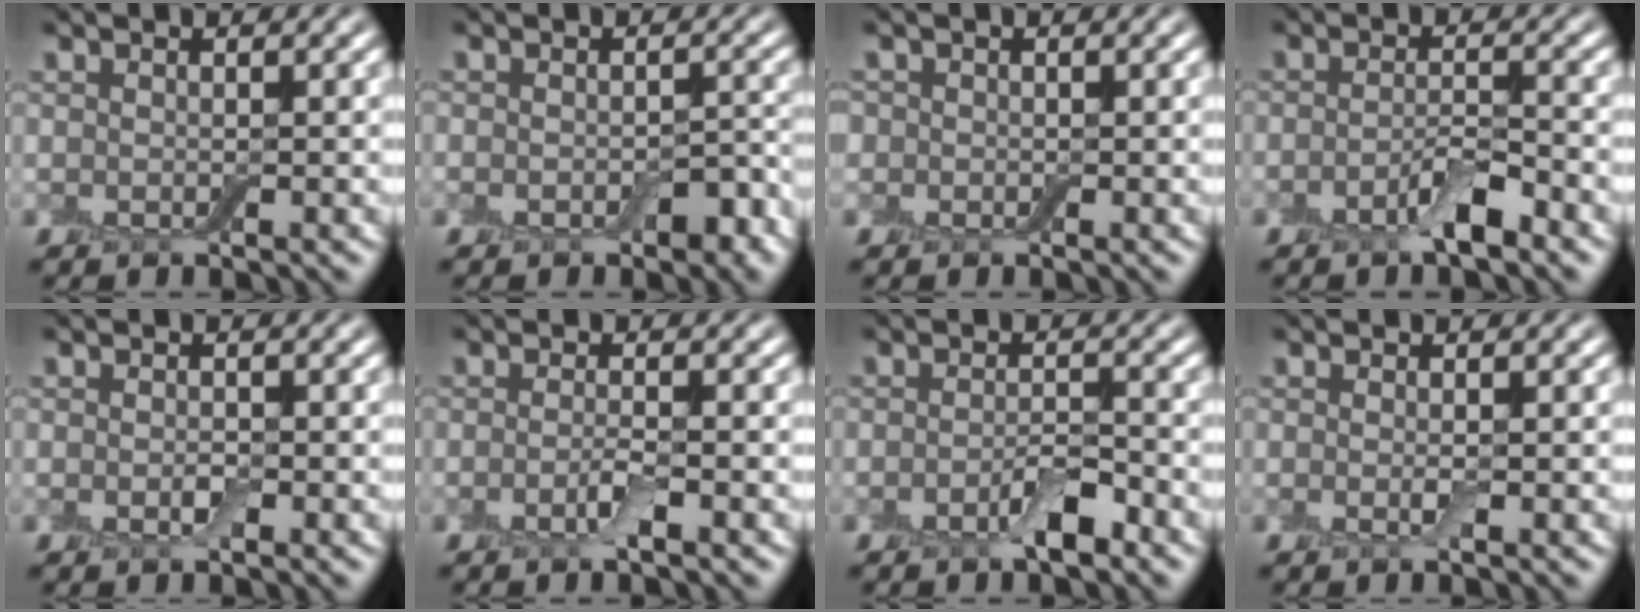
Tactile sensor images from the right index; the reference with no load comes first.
{"total": 2.9, "force": [-1.3, 1.7, 1.9], "torque": [-0.026, -0.003, -0.018]}
{"total": 1.2, "force": [0.1, 1.2, 0.2], "torque": [0.006, -0.001, -0.008]}
{"total": 2.8, "force": [-1.7, 0.8, 2.1], "torque": [-0.039, 0.004, -0.034]}
{"total": 1.2, "force": [-0.4, 0.7, 0.9], "torque": [-0.017, 0.000, -0.008]}
{"total": 1.7, "force": [-0.8, 0.3, 1.4], "torque": [-0.030, -0.003, -0.020]}
{"total": 2.7, "force": [-1.4, 0.9, 2.0], "torque": [-0.037, 0.002, -0.028]}
{"total": 0.8, "force": [-0.2, 0.2, 0.8], "torque": [-0.017, -0.005, -0.004]}